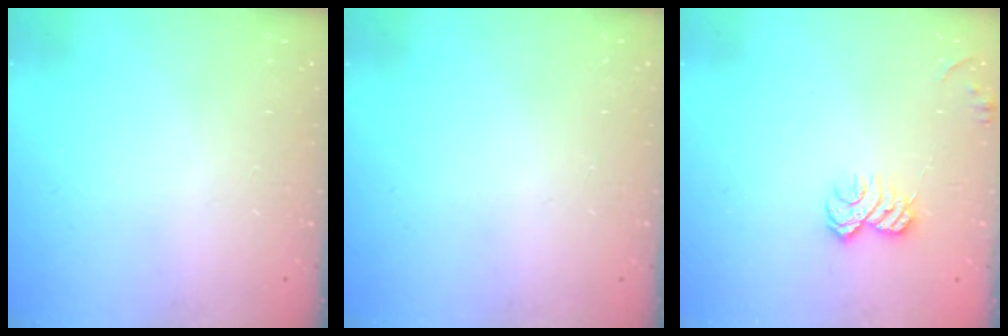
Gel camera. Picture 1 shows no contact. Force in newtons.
{"total": 0.0}
{"total": 6.6, "press": 6.6, "slide": 0.9}